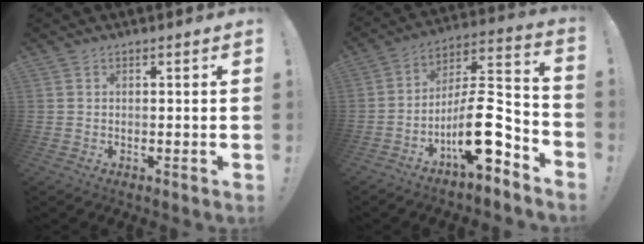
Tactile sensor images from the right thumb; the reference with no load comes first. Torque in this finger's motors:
{"motor_torque": [1.28, 0.02, 1.63, -1.16, 0.49]}